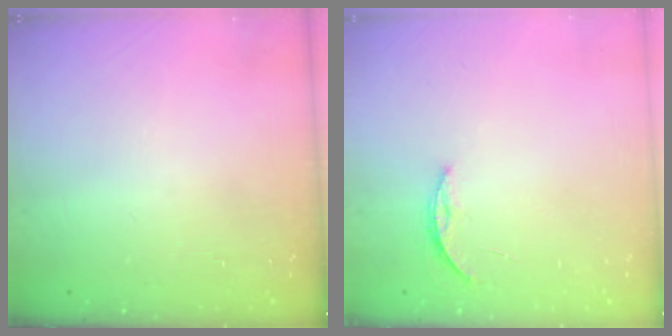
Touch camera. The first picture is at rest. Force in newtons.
{"total": 3.7, "press": 3.7, "slide": 0.5}